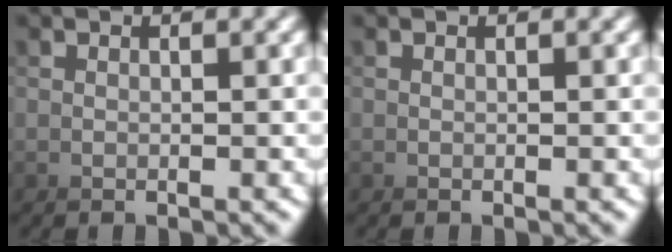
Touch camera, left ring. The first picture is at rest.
{"total": 0.0}